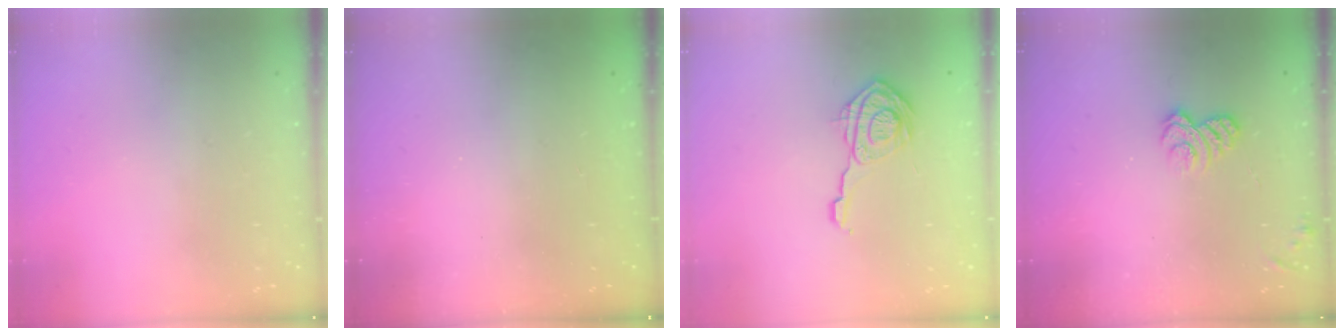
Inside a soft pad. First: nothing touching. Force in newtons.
{"total": 2.4, "press": 2.3, "slide": 0.8}
{"total": 13.1, "press": 13.1, "slide": 0.3}
{"total": 3.7, "press": 3.5, "slide": 1.2}